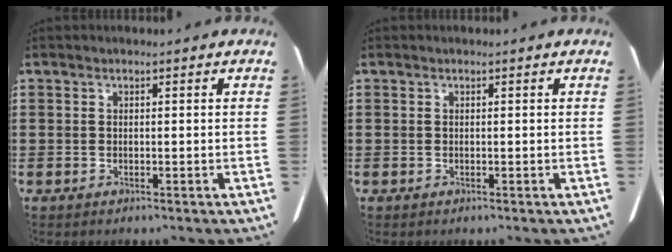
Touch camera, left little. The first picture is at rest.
{"total": 0.0}